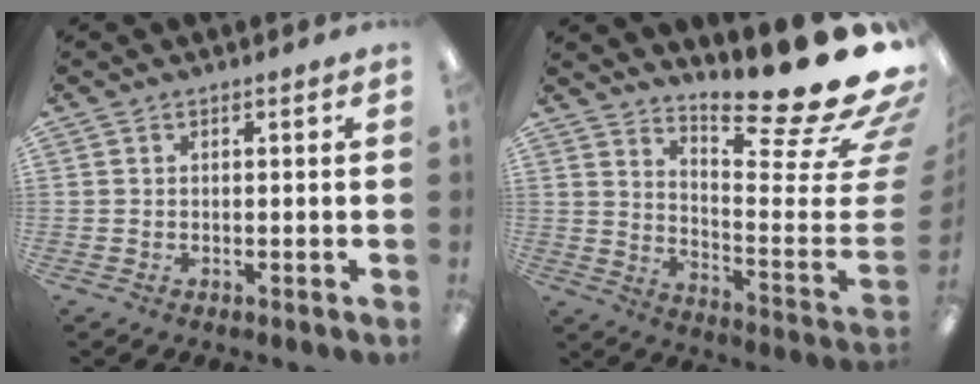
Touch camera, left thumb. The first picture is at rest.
{"total": 21.7, "force": [17.4, 2.6, 12.7], "torque": [-0.154, -0.154, 0.267]}